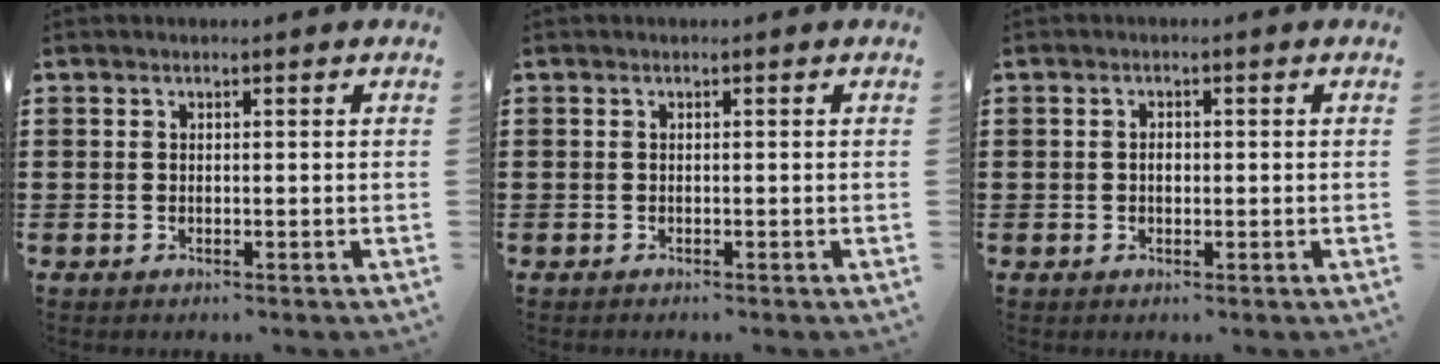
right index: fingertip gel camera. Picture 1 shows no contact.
{"total": 0.0}
{"total": 1.3, "force": [-0.1, 0.8, 1.0], "torque": [-0.022, 0.004, -0.004]}